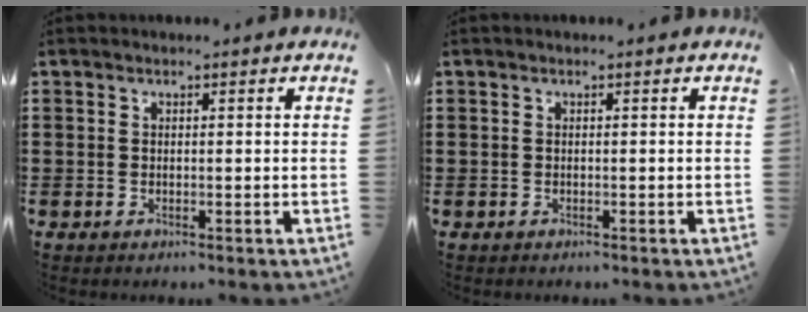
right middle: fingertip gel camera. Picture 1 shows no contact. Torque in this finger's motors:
{"motor_torque": [0.13, 0.03, 0.01, 0.01]}